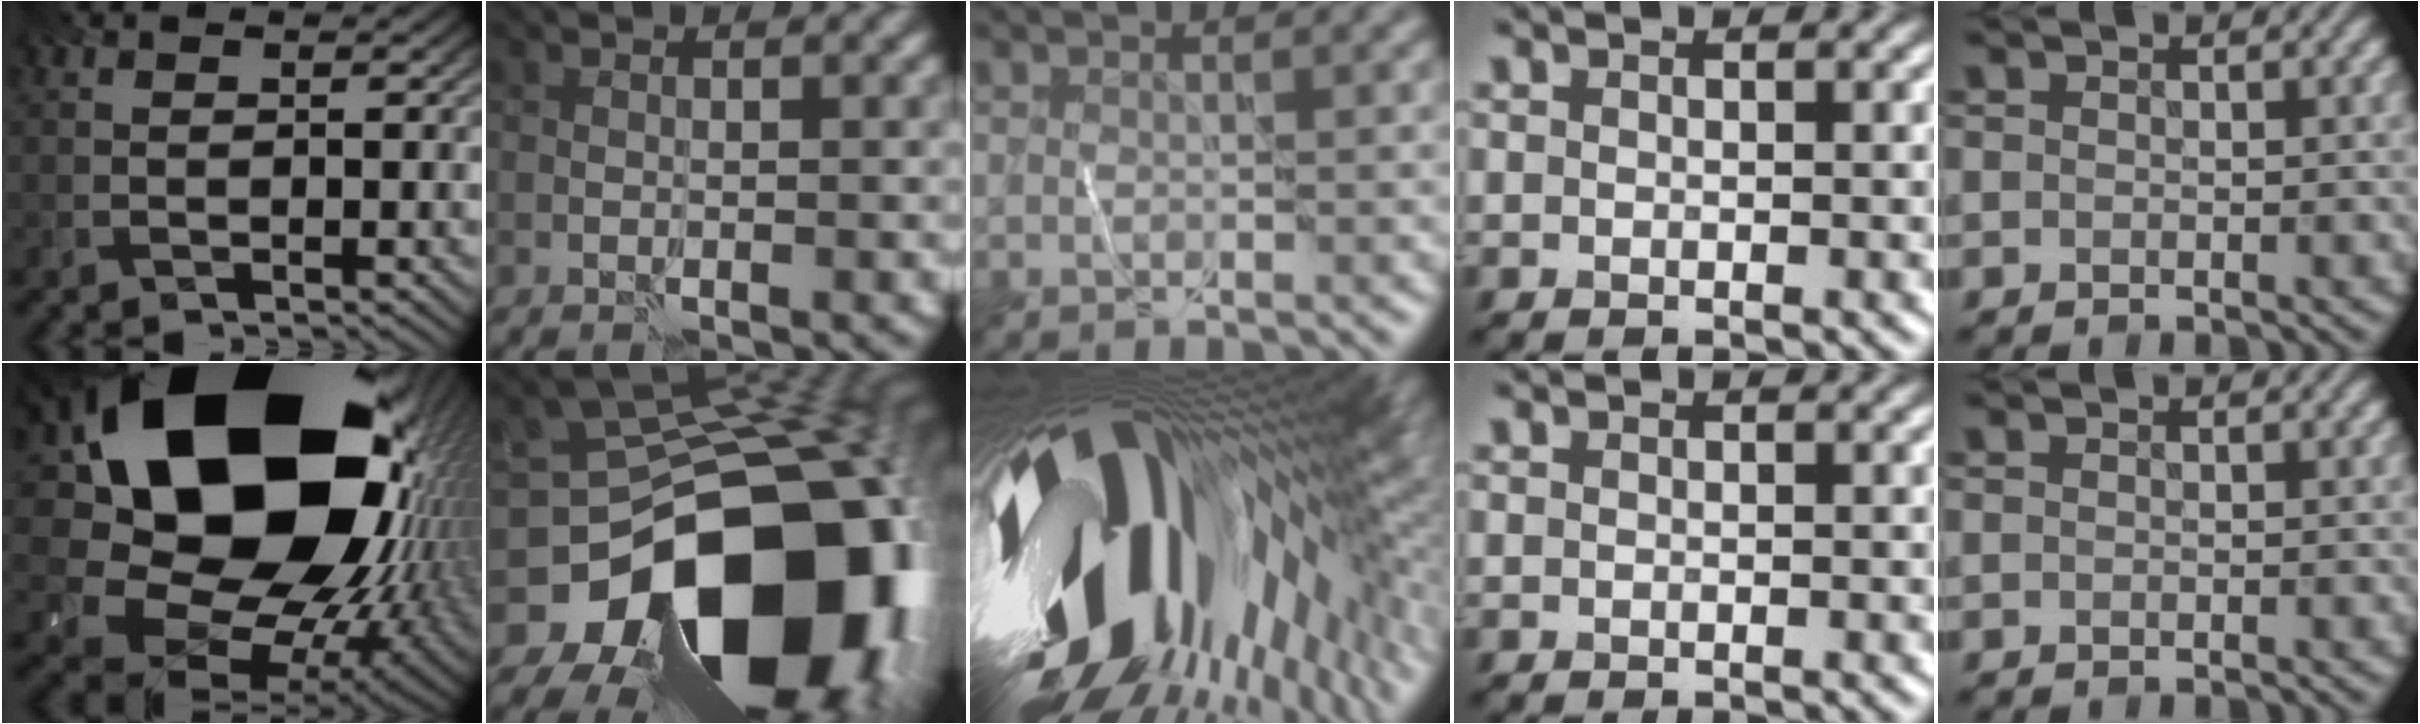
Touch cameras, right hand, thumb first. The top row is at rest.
{"thumb": {"total": 22.9, "force": [5.8, 16.8, 14.4], "torque": [-0.313, -0.057, 0.140]}, "index": {"total": 20.1, "force": [-7.7, 14.1, 12.1], "torque": [-0.172, -0.043, -0.108]}, "middle": {"total": 20.6, "force": [-1.6, 10.6, 17.6], "torque": [-0.298, -0.067, -0.027]}}